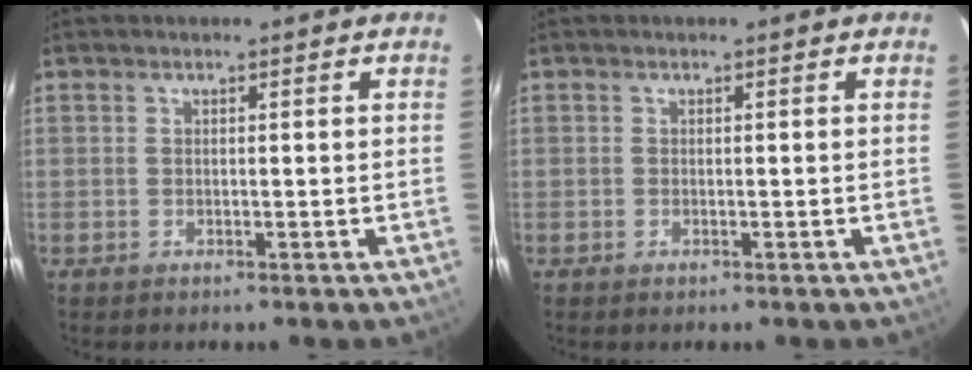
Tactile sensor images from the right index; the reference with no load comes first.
{"total": 0.0}